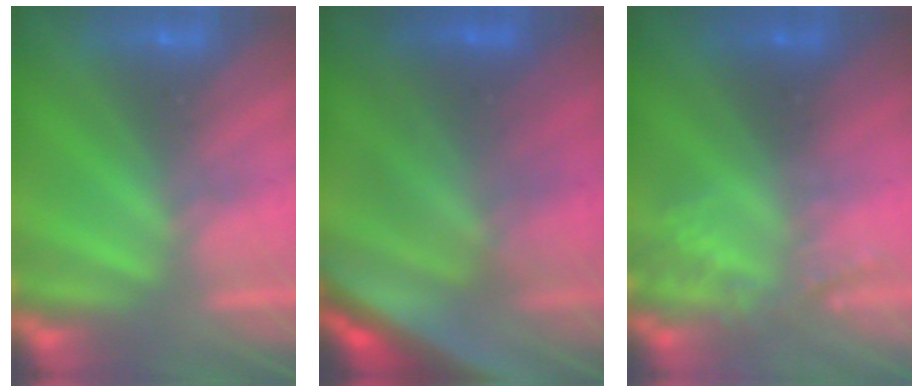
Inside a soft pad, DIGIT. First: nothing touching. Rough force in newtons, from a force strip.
{"total": 5.7}
{"total": 1.9}